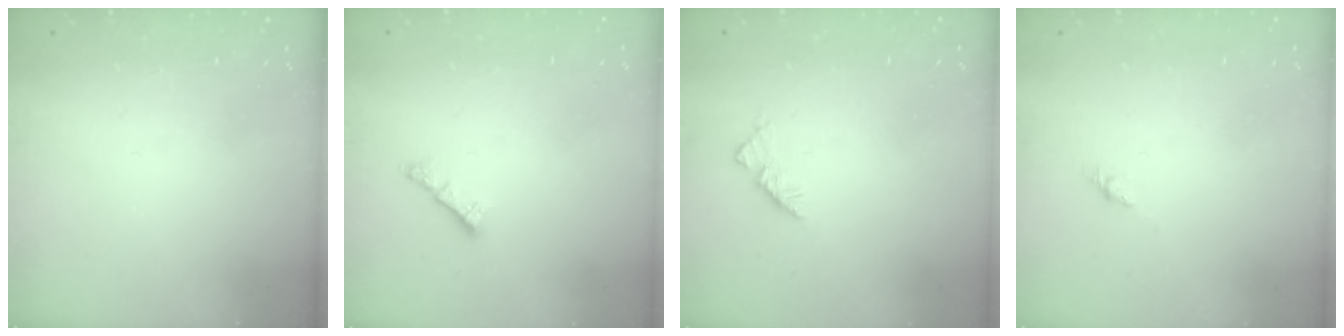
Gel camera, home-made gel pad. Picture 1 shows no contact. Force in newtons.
{"total": 0.8, "press": 0.7, "slide": 0.4}
{"total": 2.9, "press": 2.8, "slide": 0.7}
{"total": 3.0, "press": 2.9, "slide": 0.7}